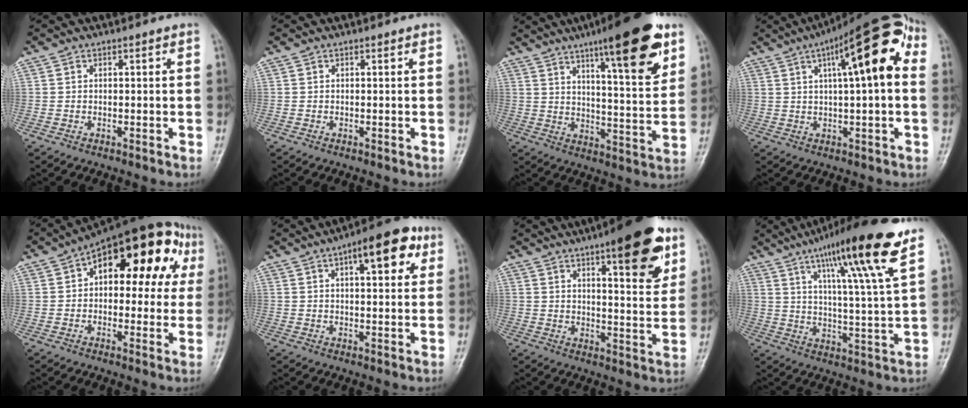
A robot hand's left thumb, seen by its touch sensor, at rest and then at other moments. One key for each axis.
{"total": 0.0}
{"total": 18.7, "fx": 10.8, "fy": 3.9, "fz": 14.7, "tx": -0.189, "ty": -0.050, "tz": 0.161}
{"total": 16.6, "fx": 4.5, "fy": 4.4, "fz": 15.4, "tx": -0.209, "ty": 0.030, "tz": 0.056}
{"total": 22.5, "fx": 6.6, "fy": 11.8, "fz": 18.0, "tx": -0.201, "ty": 0.032, "tz": 0.082}
{"total": 11.6, "fx": 5.1, "fy": 4.4, "fz": 9.4, "tx": -0.100, "ty": 0.000, "tz": 0.062}
{"total": 16.0, "fx": 8.9, "fy": 4.3, "fz": 12.6, "tx": -0.144, "ty": -0.042, "tz": 0.122}
{"total": 18.7, "fx": 11.1, "fy": 0.9, "fz": 15.0, "tx": -0.229, "ty": -0.045, "tz": 0.173}